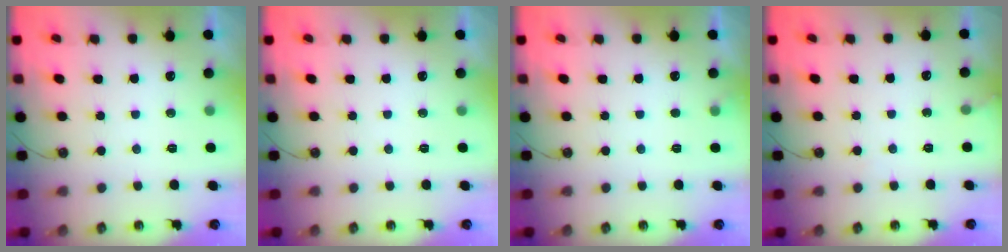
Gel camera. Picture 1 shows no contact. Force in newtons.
{"total": 0.0}
{"total": 2.6, "press": 2.6, "slide": 0.4}
{"total": 4.4, "press": 4.4, "slide": 0.2}